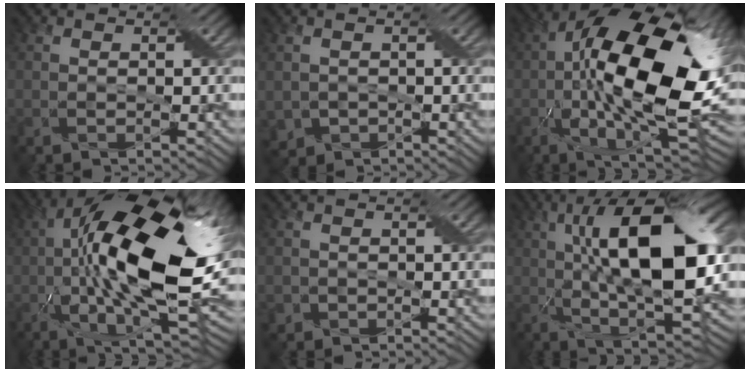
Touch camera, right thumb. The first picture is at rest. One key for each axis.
{"total": 2.8, "fx": -1.0, "fy": 2.5, "fz": 0.8, "tx": -0.028, "ty": -0.015, "tz": -0.020}
{"total": 20.1, "fx": 0.0, "fy": 8.3, "fz": 18.3, "tx": -0.311, "ty": 0.010, "tz": -0.013}
{"total": 20.1, "fx": 1.0, "fy": 7.6, "fz": 18.6, "tx": -0.312, "ty": 0.018, "tz": 0.007}
{"total": 1.4, "fx": -0.7, "fy": 1.2, "fz": -0.1, "tx": 0.001, "ty": -0.006, "tz": -0.015}
{"total": 17.4, "fx": 2.5, "fy": 6.5, "fz": 15.9, "tx": -0.261, "ty": 0.019, "tz": 0.026}